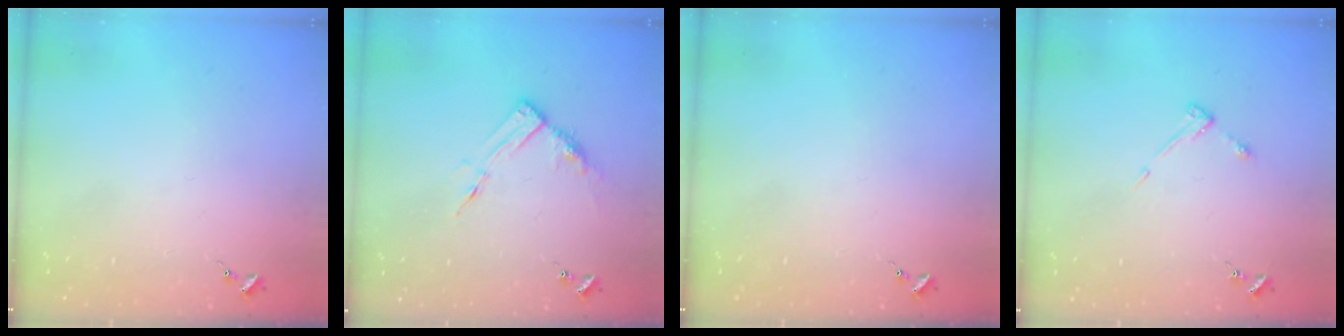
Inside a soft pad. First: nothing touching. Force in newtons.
{"total": 8.8, "press": 8.8, "slide": 0.6}
{"total": 0.0}
{"total": 3.2, "press": 3.1, "slide": 0.5}